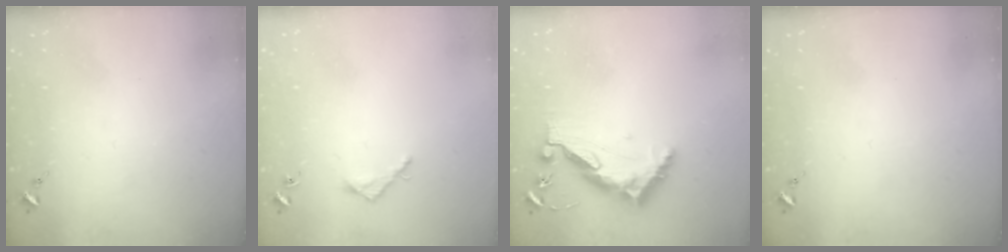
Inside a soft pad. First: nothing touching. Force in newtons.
{"total": 3.3, "press": 3.3, "slide": 0.3}
{"total": 10.6, "press": 10.5, "slide": 0.9}
{"total": 0.0}